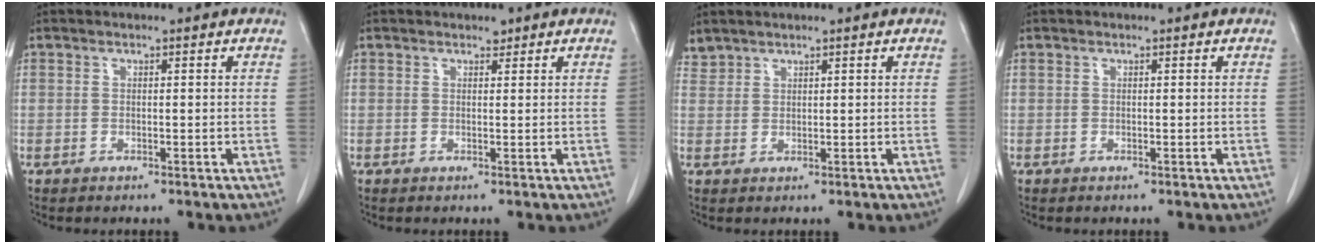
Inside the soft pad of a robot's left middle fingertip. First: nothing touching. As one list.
[{"total": 0.6, "force": [0.5, 0.3, 0.1], "torque": [-0.004, -0.001, 0.005]}, {"total": 1.6, "force": [1.5, 0.4, -0.3], "torque": [0.004, 0.010, 0.034]}, {"total": 0.0}]